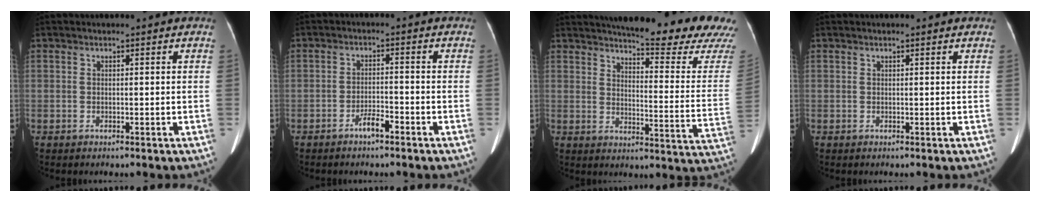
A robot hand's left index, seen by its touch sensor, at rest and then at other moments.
{"total": 2.8, "force": [-2.1, 0.5, 1.8], "torque": [-0.033, 0.001, -0.037]}
{"total": 22.8, "force": [20.9, 0.3, 9.2], "torque": [-0.127, -0.105, 0.245]}
{"total": 0.8, "force": [0.7, 0.1, 0.4], "torque": [-0.009, 0.011, 0.011]}